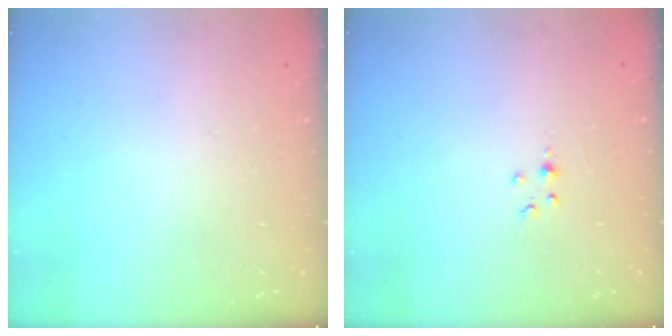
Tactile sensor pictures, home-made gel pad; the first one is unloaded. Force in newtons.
{"total": 1.8, "press": 1.7, "slide": 0.3}